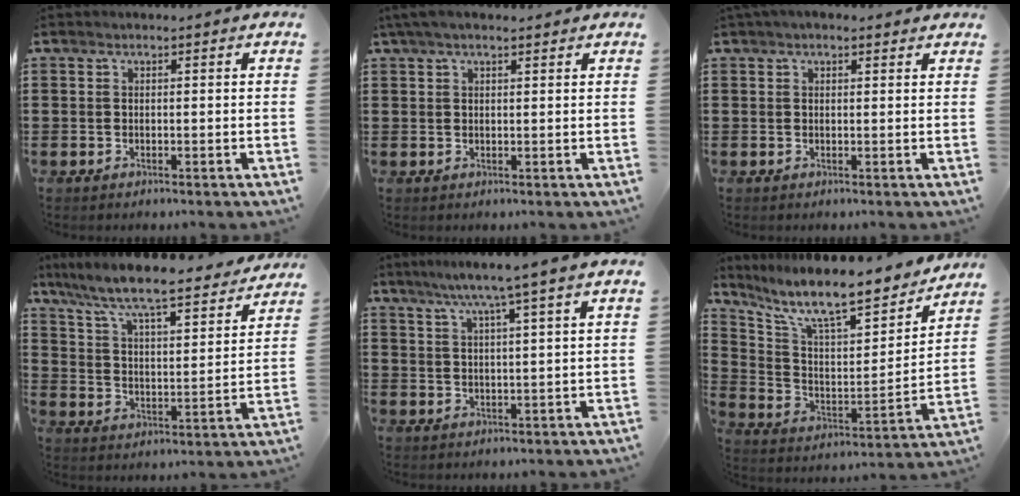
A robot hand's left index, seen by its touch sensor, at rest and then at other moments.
{"total": 2.5, "force": [1.6, 0.6, 1.8], "torque": [-0.038, 0.004, 0.030]}
{"total": 1.6, "force": [1.1, 1.0, 0.7], "torque": [-0.016, 0.007, 0.020]}
{"total": 7.5, "force": [6.9, 0.1, 3.0], "torque": [-0.089, -0.050, 0.111]}
{"total": 5.3, "force": [3.7, -1.0, 3.6], "torque": [-0.080, -0.007, 0.061]}
{"total": 11.0, "force": [9.2, 2.0, 5.6], "torque": [-0.141, -0.062, 0.154]}